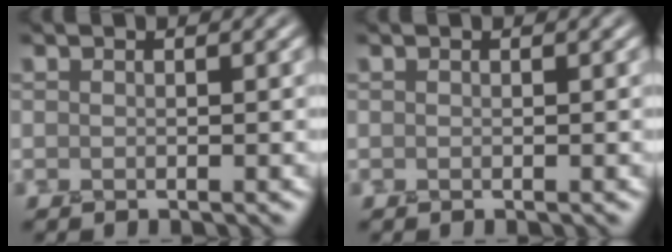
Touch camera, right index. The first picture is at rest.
{"total": 0.0}